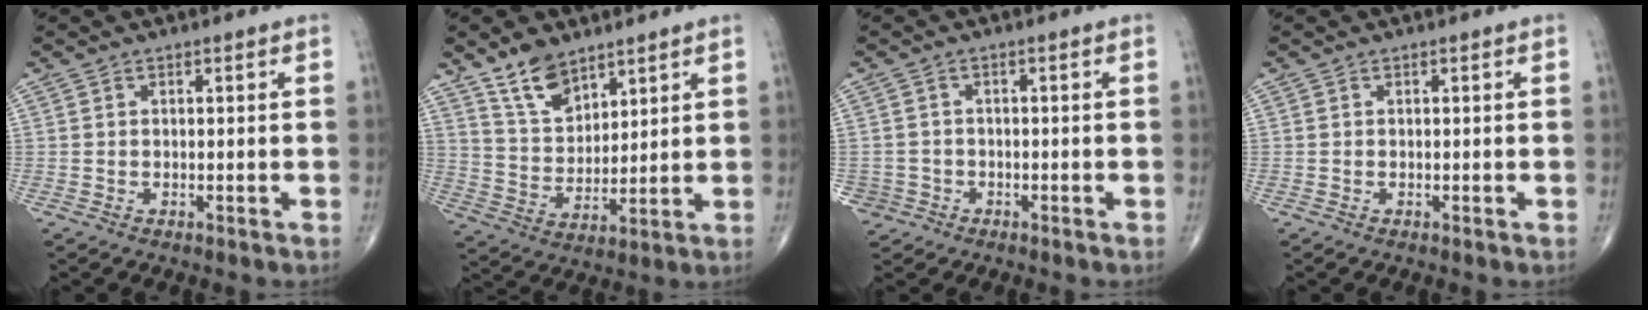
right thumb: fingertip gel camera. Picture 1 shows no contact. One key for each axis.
{"total": 9.2, "fx": 6.7, "fy": 4.7, "fz": 4.3, "tx": -0.058, "ty": -0.044, "tz": 0.134}
{"total": 3.1, "fx": -1.4, "fy": 2.8, "fz": -0.3, "tx": 0.016, "ty": 0.012, "tz": -0.028}
{"total": 0.0}